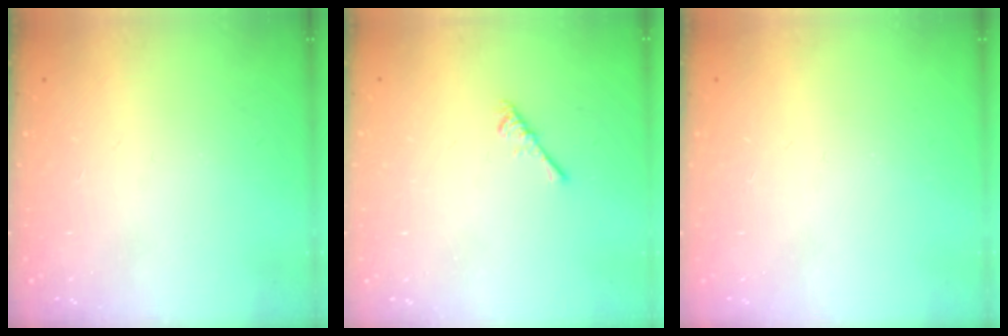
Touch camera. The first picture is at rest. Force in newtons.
{"total": 2.2, "press": 2.1, "slide": 0.5}
{"total": 0.0}